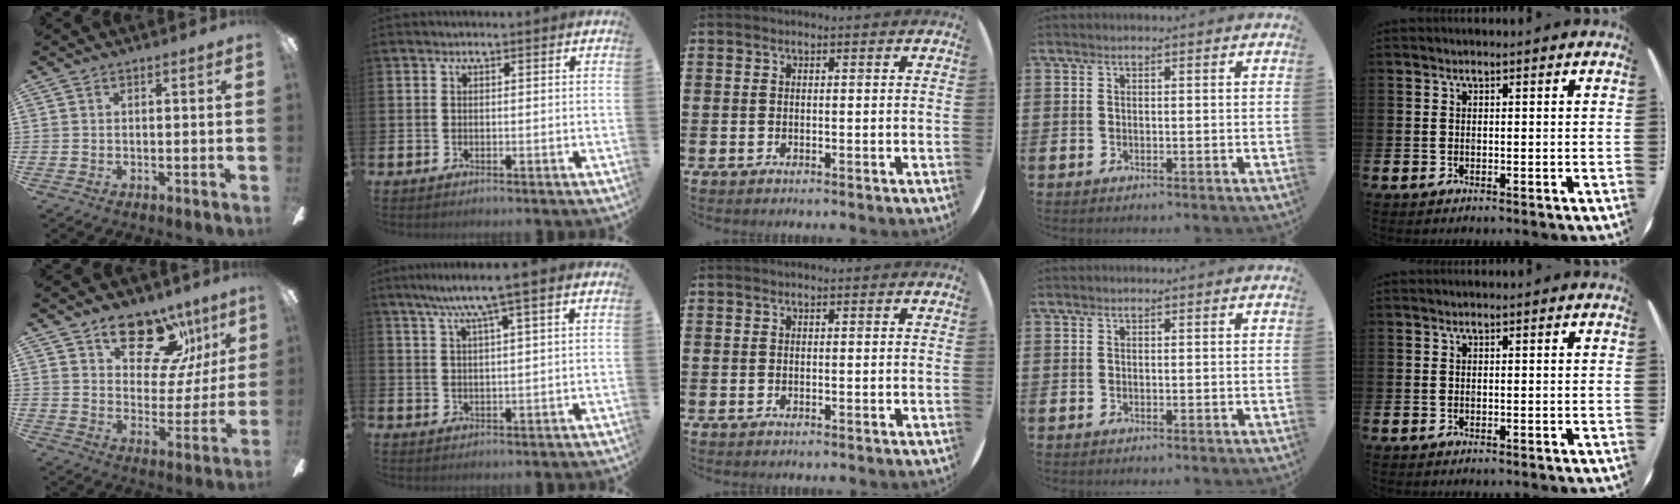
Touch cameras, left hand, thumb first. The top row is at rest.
{"thumb": {"total": 16.4, "force": [10.5, 9.2, 8.8], "torque": [-0.120, -0.055, 0.181]}, "index": {"total": 4.8, "force": [3.5, -0.2, 3.4], "torque": [-0.080, -0.002, 0.059]}}